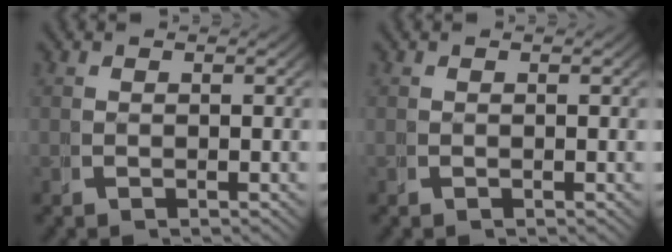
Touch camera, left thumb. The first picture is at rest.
{"total": 0.0}